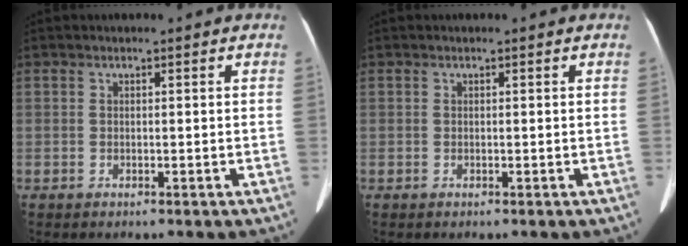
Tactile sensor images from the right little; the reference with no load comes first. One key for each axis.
{"total": 0.0}